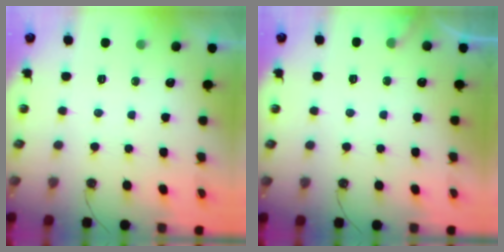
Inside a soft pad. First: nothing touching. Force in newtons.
{"total": 4.0, "press": 4.0, "slide": 0.3}